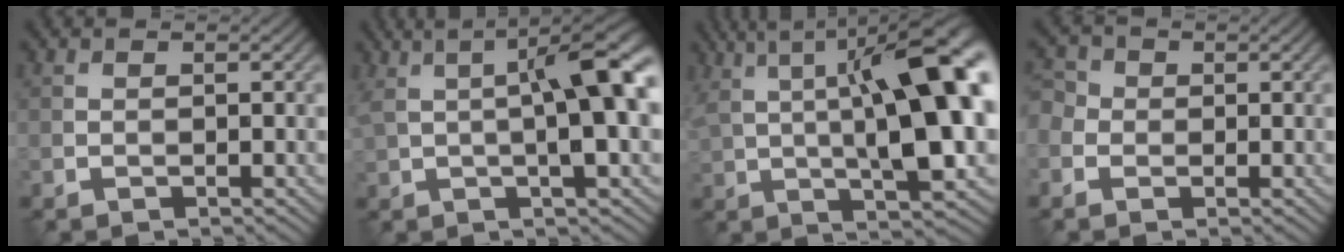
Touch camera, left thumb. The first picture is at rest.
{"total": 10.4, "force": [1.6, 2.3, 10.0], "torque": [-0.154, 0.013, 0.024]}
{"total": 16.7, "force": [3.2, 4.9, 15.7], "torque": [-0.236, 0.030, 0.055]}
{"total": 3.0, "force": [-0.5, 2.7, 1.3], "torque": [-0.042, 0.005, -0.013]}